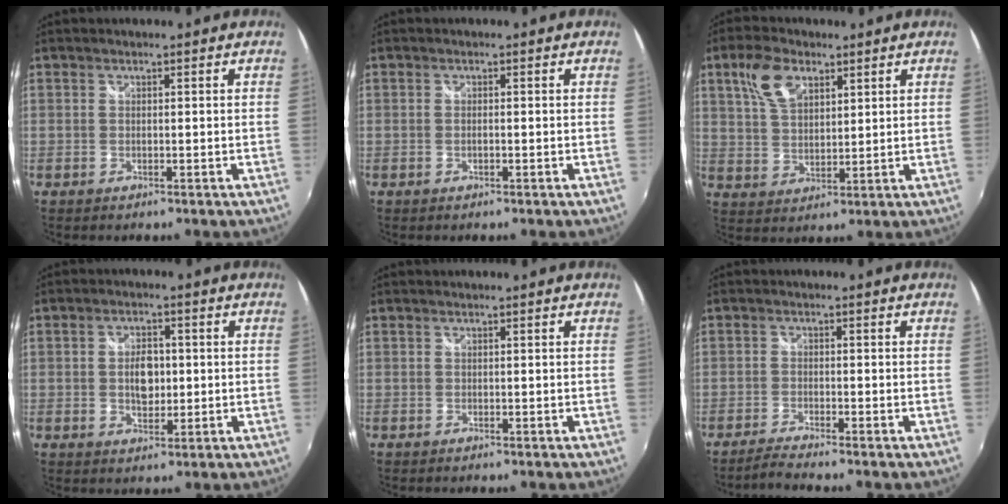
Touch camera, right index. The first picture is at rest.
{"total": 0.7, "force": [-0.3, 0.2, 0.6], "torque": [-0.014, 0.000, -0.006]}
{"total": 8.6, "force": [4.4, 4.7, 5.7], "torque": [-0.113, 0.018, 0.088]}
{"total": 5.5, "force": [0.0, 3.4, 4.3], "torque": [-0.072, 0.004, 0.000]}
{"total": 0.0}
{"total": 2.8, "force": [-2.7, -0.3, 0.8], "torque": [-0.032, -0.005, -0.057]}